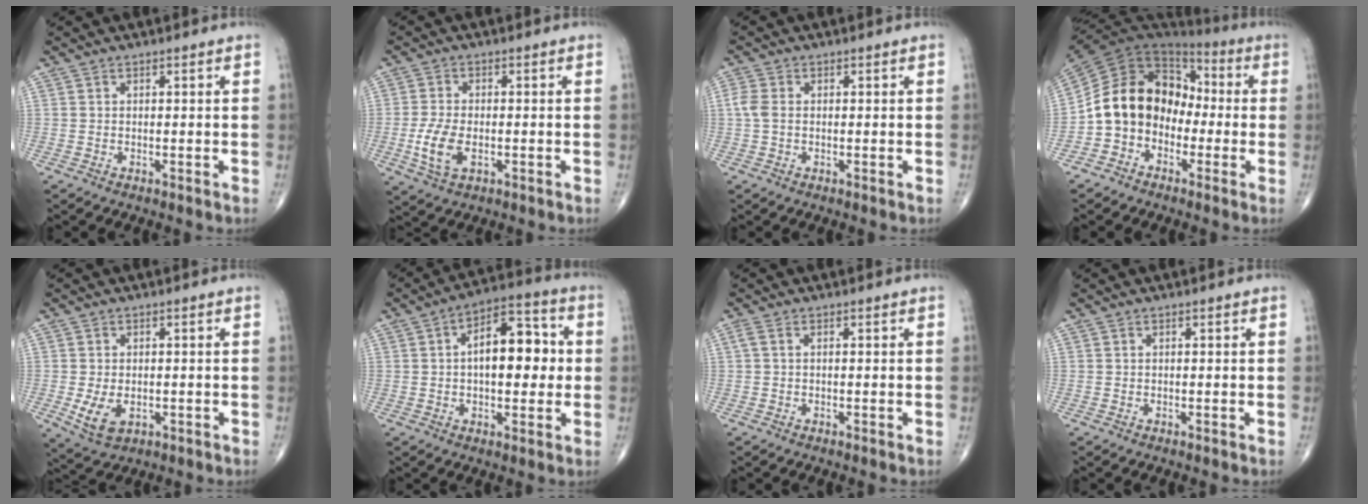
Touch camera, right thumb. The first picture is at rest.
{"total": 6.8, "force": [-1.7, 3.6, 5.6], "torque": [-0.122, -0.003, -0.029]}
{"total": 2.8, "force": [0.0, 1.9, 2.1], "torque": [-0.054, 0.004, -0.005]}
{"total": 14.8, "force": [-2.9, 11.6, 8.8], "torque": [-0.133, 0.062, -0.063]}
{"total": 5.8, "force": [-1.2, 3.6, 4.3], "torque": [-0.079, -0.007, -0.012]}
{"total": 13.5, "force": [1.0, 7.1, 11.4], "torque": [-0.138, 0.026, 0.009]}
{"total": 1.2, "force": [0.1, 0.5, 1.1], "torque": [-0.025, 0.009, 0.002]}
{"total": 0.0}